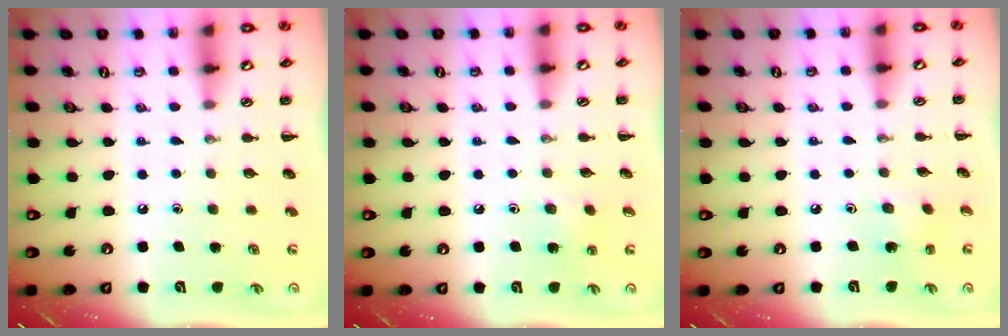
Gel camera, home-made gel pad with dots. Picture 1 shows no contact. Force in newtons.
{"total": 5.8, "press": 5.5, "slide": 1.7}
{"total": 1.5, "press": 1.4, "slide": 0.6}